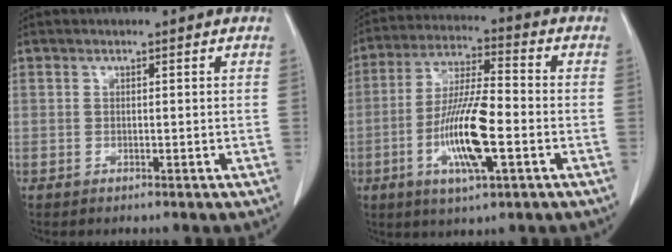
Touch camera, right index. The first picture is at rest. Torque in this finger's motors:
{"motor_torque": [1.59, -0.40, 0.35, 0.13]}